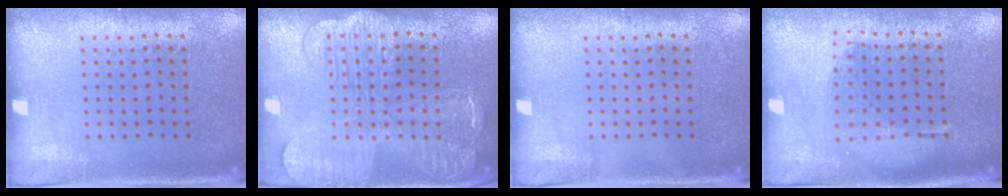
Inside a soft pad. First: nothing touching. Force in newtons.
{"total": 3.7, "press": 3.6, "slide": 0.5}
{"total": 0.0}
{"total": 1.2, "press": 1.1, "slide": 0.5}